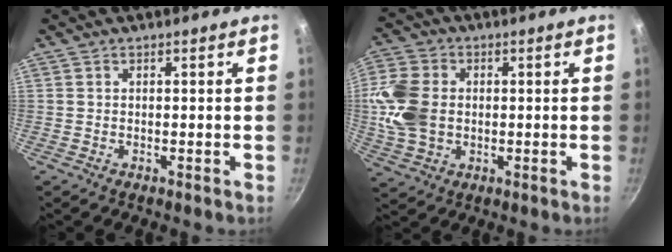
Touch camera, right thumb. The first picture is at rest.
{"total": 11.5, "force": [0.2, 8.7, 7.6], "torque": [-0.142, 0.005, -0.002]}